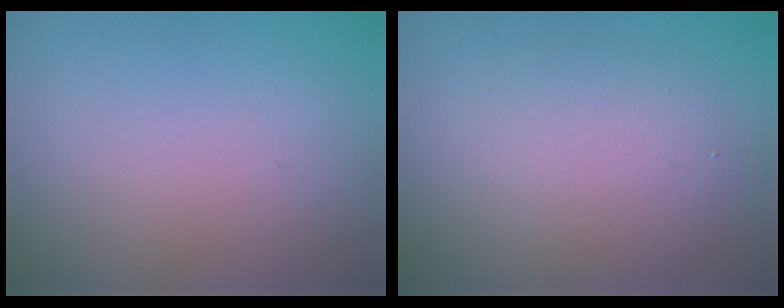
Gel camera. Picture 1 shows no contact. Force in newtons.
{"total": 4.0, "press": 4.0, "slide": 0.3}